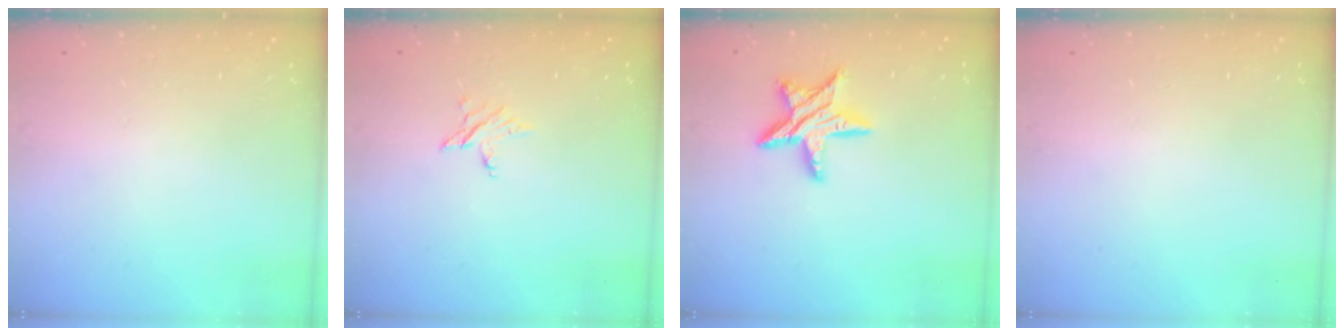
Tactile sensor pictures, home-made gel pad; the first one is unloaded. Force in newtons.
{"total": 2.7, "press": 2.7, "slide": 0.2}
{"total": 13.2, "press": 13.2, "slide": 0.9}
{"total": 0.0}